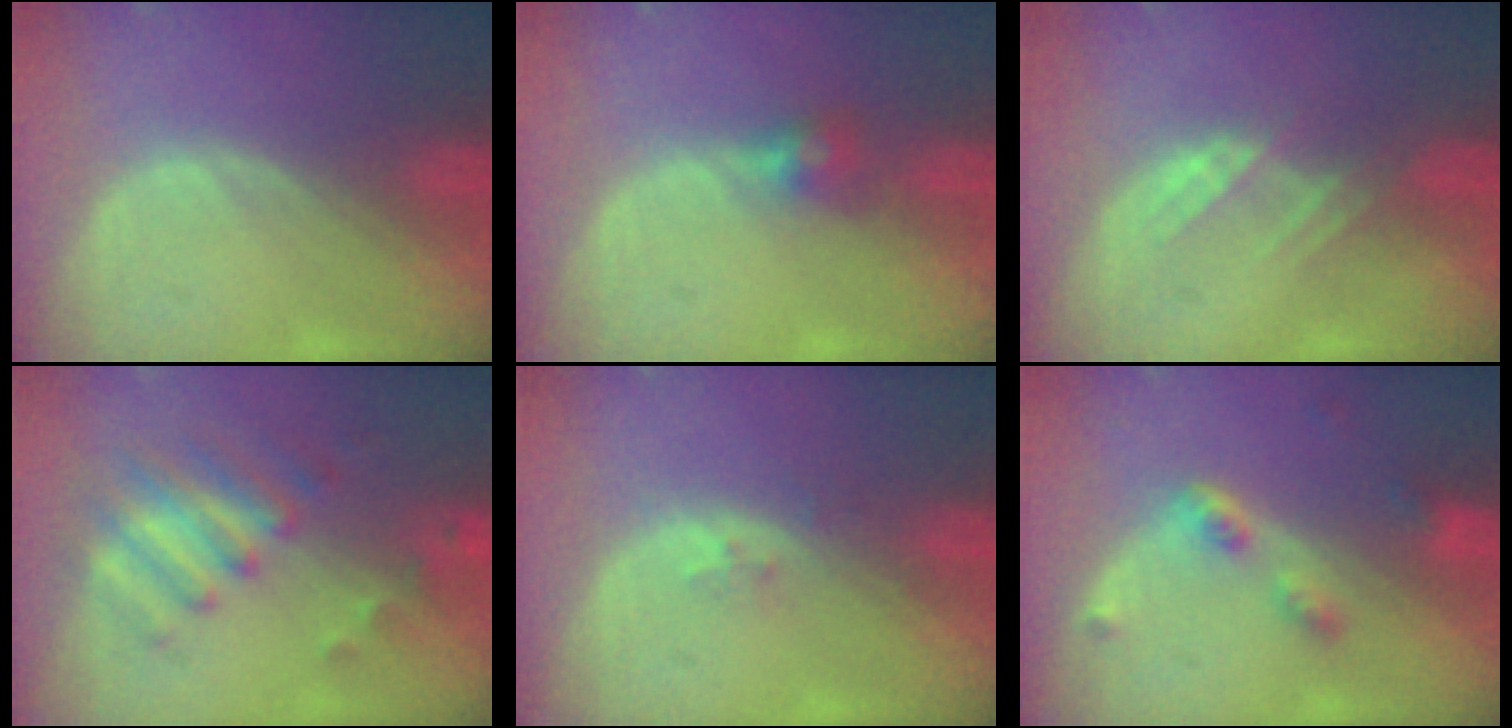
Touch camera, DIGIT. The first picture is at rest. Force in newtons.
{"total": 2.6, "press": 2.5, "slide": 0.7}
{"total": 3.0, "press": 2.9, "slide": 0.7}
{"total": 8.0, "press": 7.0, "slide": 3.9}
{"total": 1.6, "press": 1.2, "slide": 1.0}
{"total": 4.2, "press": 3.9, "slide": 1.6}